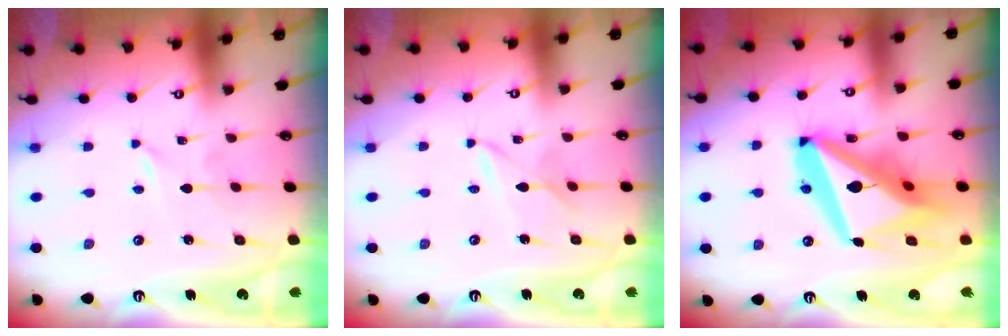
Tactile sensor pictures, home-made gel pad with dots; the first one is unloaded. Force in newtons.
{"total": 3.7, "press": 3.7, "slide": 0.3}
{"total": 22.9, "press": 22.7, "slide": 2.9}